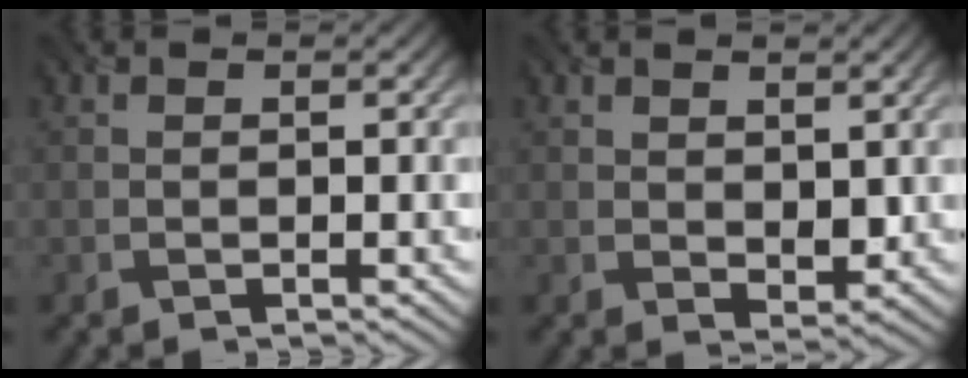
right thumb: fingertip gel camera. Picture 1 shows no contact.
{"total": 2.7, "force": [1.3, 1.6, 1.7], "torque": [-0.035, -0.008, 0.029]}